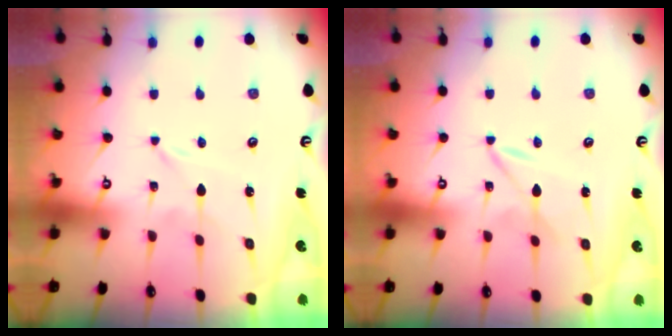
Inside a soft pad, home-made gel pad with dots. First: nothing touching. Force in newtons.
{"total": 2.1, "press": 2.1, "slide": 0.3}